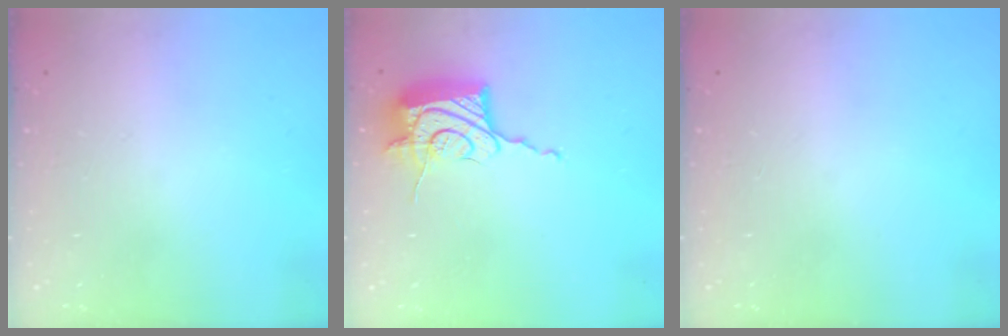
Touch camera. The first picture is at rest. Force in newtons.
{"total": 17.2, "press": 17.1, "slide": 0.7}
{"total": 0.0}